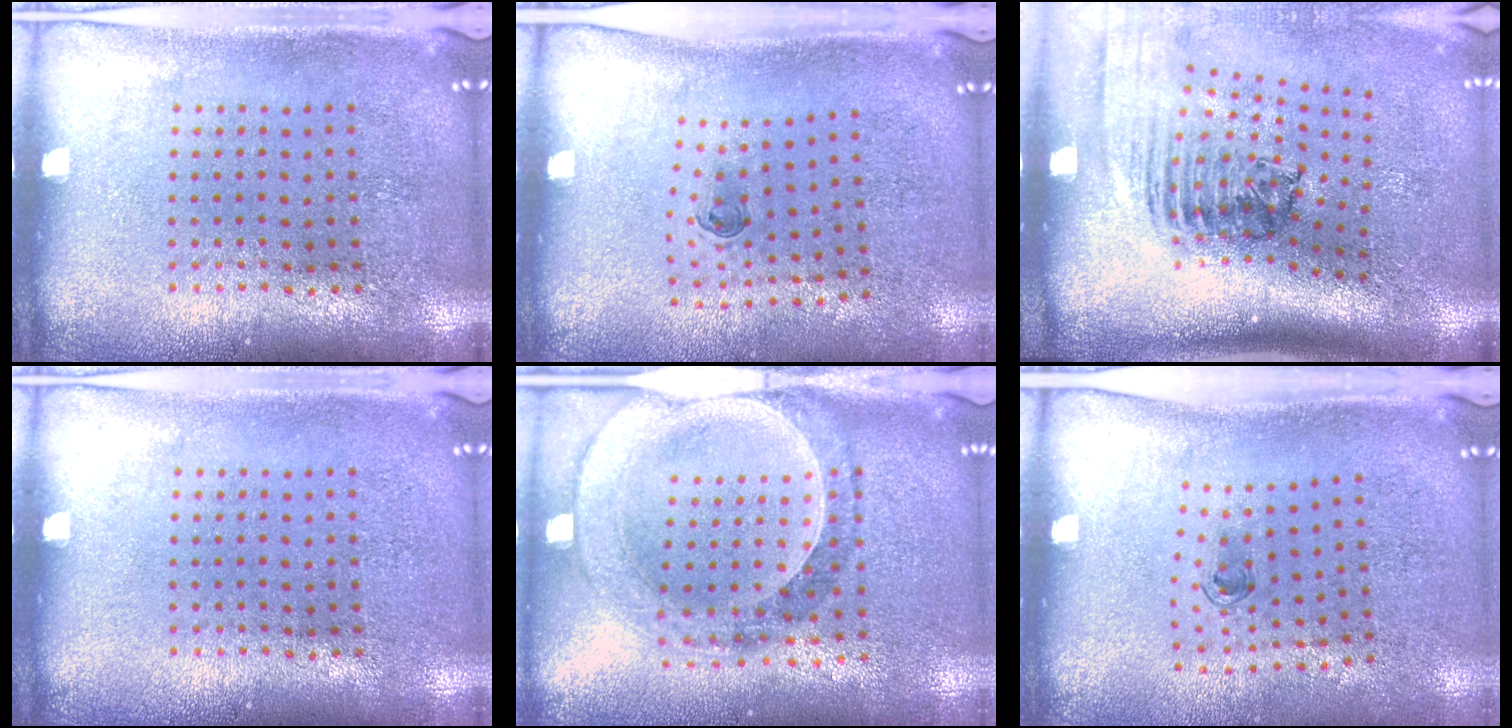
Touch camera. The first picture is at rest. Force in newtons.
{"total": 0.6, "press": 0.3, "slide": 0.5}
{"total": 2.6, "press": 1.8, "slide": 1.8}
{"total": 0.0}
{"total": 1.6, "press": 1.5, "slide": 0.3}
{"total": 0.6, "press": 0.3, "slide": 0.6}